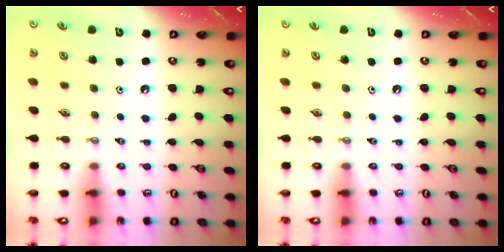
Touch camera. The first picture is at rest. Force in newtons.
{"total": 0.0}